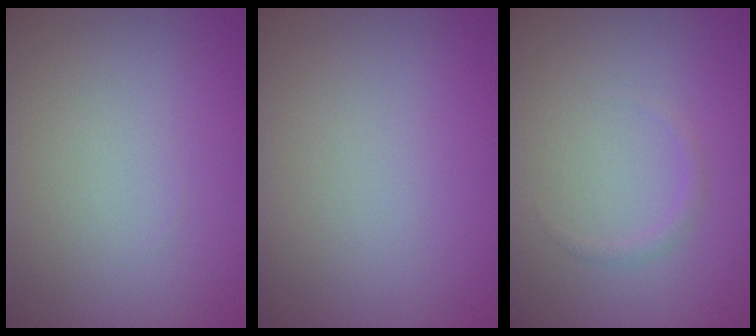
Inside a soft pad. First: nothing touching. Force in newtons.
{"total": 0.0}
{"total": 0.7, "press": 0.7, "slide": 0.0}